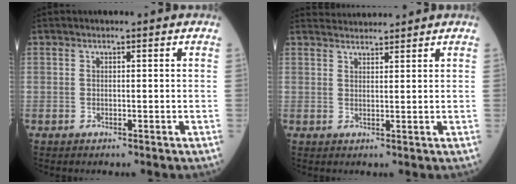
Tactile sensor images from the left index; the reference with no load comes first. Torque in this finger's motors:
{"motor_torque": [-0.38, -1.34, 0.03, 0.00]}